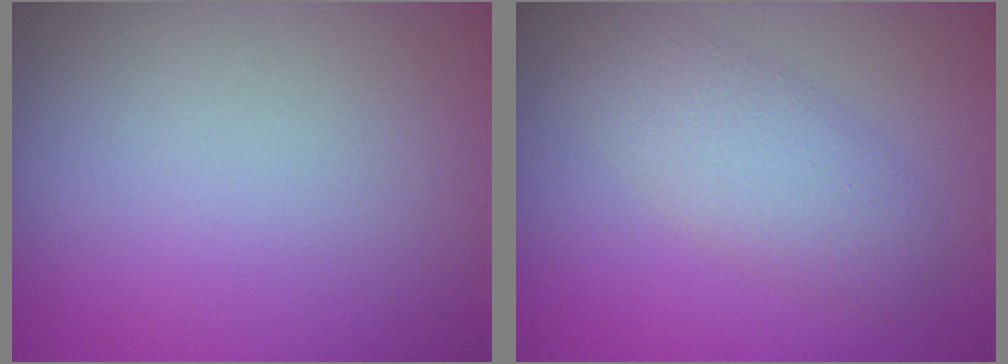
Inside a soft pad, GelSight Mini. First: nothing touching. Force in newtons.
{"total": 3.5, "press": 3.5, "slide": 0.1}